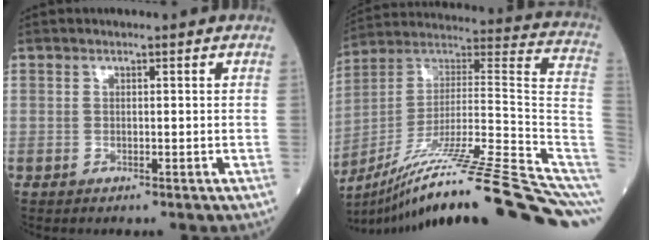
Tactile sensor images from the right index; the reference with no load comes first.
{"total": 29.6, "force": [-20.6, -0.5, 21.2], "torque": [-0.241, 0.018, -0.333]}